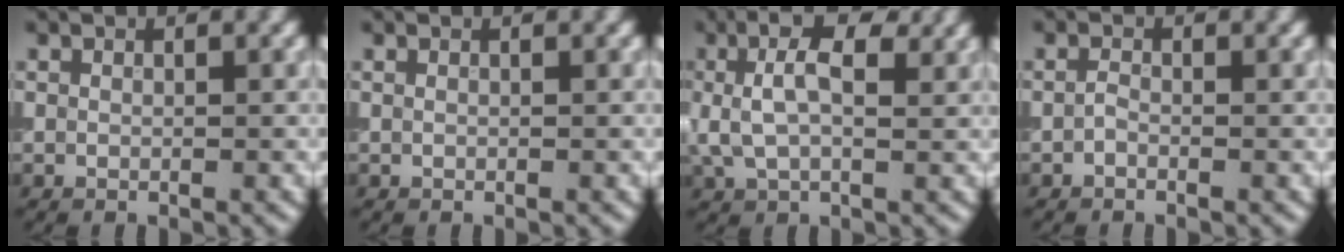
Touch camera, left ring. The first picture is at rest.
{"total": 0.0}
{"total": 5.4, "force": [1.4, 2.7, 4.5], "torque": [-0.091, 0.007, 0.020]}
{"total": 0.7, "force": [-0.4, 0.3, 0.5], "torque": [-0.010, -0.001, -0.009]}